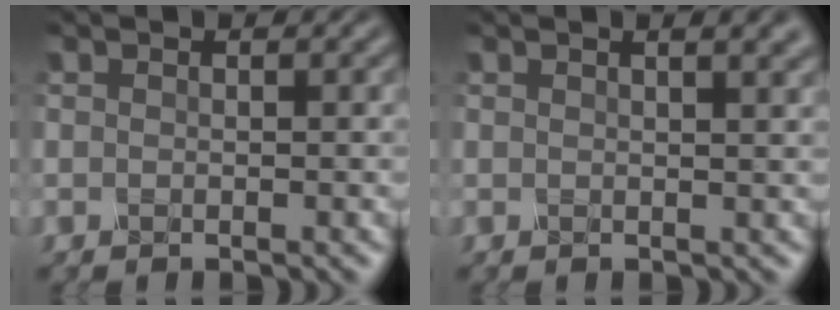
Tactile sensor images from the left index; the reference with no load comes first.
{"total": 3.9, "force": [2.2, 1.6, 2.7], "torque": [-0.012, 0.020, 0.004]}